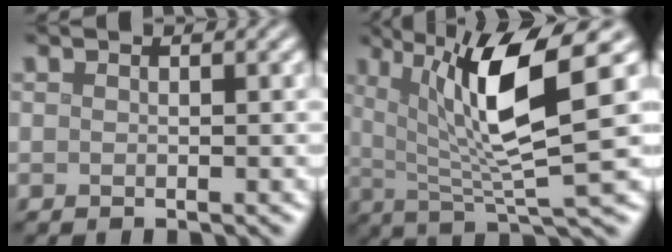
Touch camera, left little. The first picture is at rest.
{"total": 9.8, "force": [2.9, 2.2, 9.1], "torque": [-0.142, -0.001, 0.051]}